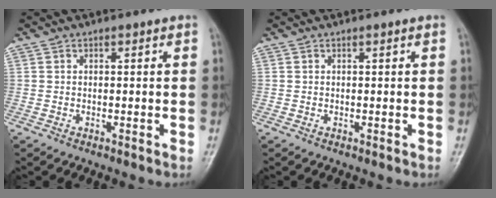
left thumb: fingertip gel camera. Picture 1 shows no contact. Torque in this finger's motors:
{"motor_torque": [0.00, 0.00, 0.00, 0.00, 0.00]}